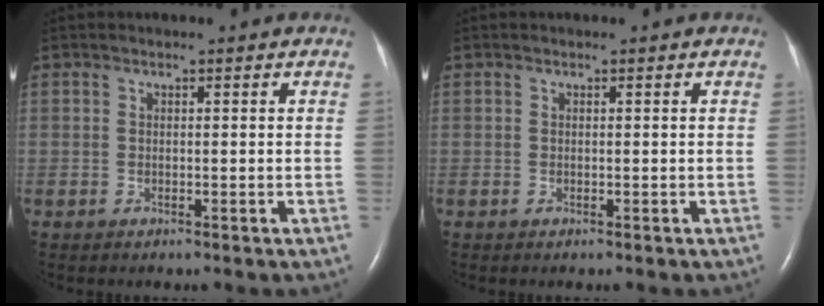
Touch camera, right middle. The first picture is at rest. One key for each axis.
{"total": 0.0}